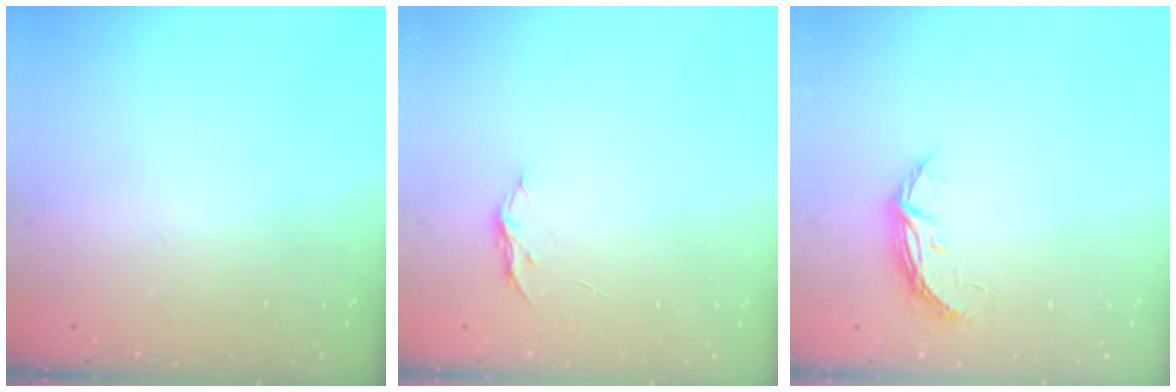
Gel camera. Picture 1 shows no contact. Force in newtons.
{"total": 4.0, "press": 4.0, "slide": 0.4}
{"total": 4.6, "press": 4.6, "slide": 0.4}